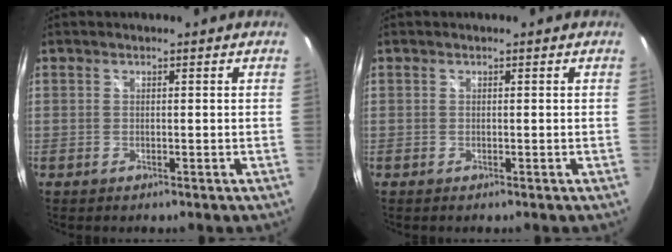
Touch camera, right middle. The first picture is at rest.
{"total": 0.0}